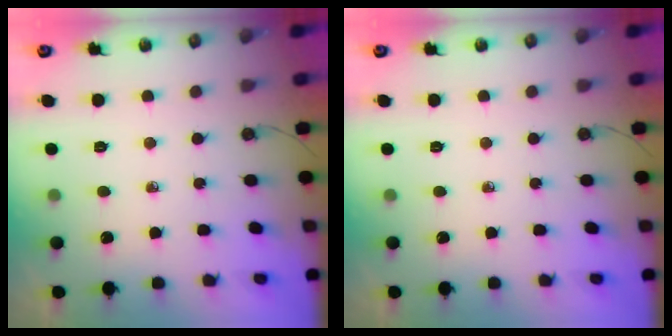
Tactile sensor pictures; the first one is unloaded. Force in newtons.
{"total": 0.0}